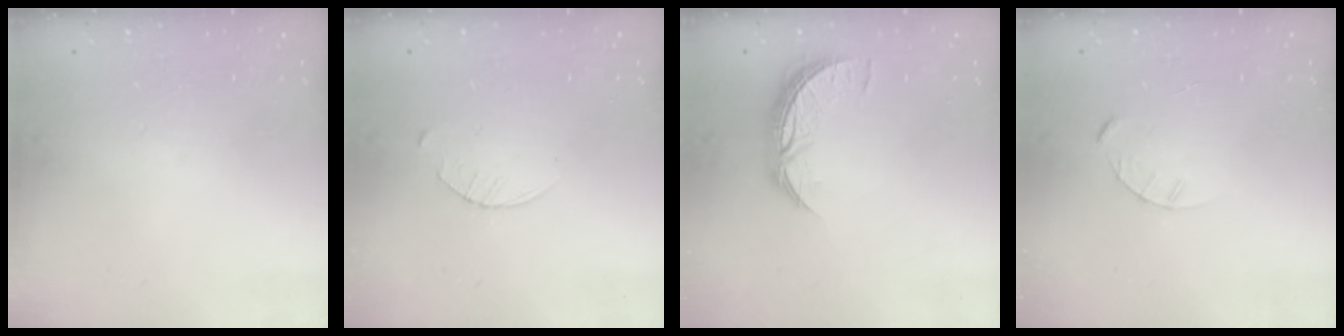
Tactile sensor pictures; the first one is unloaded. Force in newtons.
{"total": 2.9, "press": 2.9, "slide": 0.4}
{"total": 8.2, "press": 8.2, "slide": 0.4}
{"total": 2.4, "press": 2.4, "slide": 0.3}